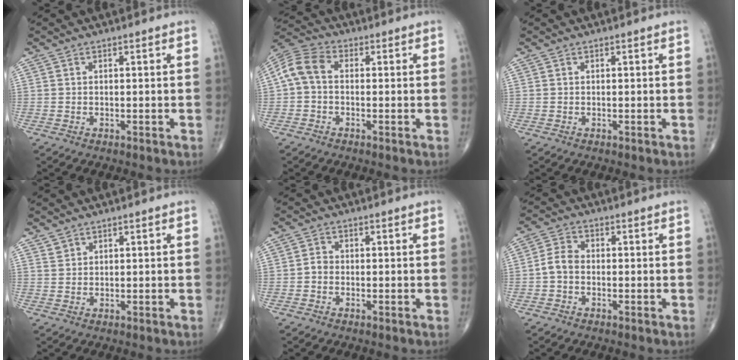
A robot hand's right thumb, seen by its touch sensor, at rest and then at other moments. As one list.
[{"total": 6.9, "force": [-0.1, 4.6, 5.1], "torque": [-0.102, 0.023, -0.016]}, {"total": 0.0}, {"total": 1.2, "force": [1.0, 0.7, 0.0], "torque": [0.011, -0.005, 0.017]}, {"total": 1.5, "force": [-0.5, 1.2, 0.8], "torque": [-0.007, 0.004, -0.013]}, {"total": 3.8, "force": [-0.8, 2.6, 2.6], "torque": [-0.050, 0.012, -0.024]}]